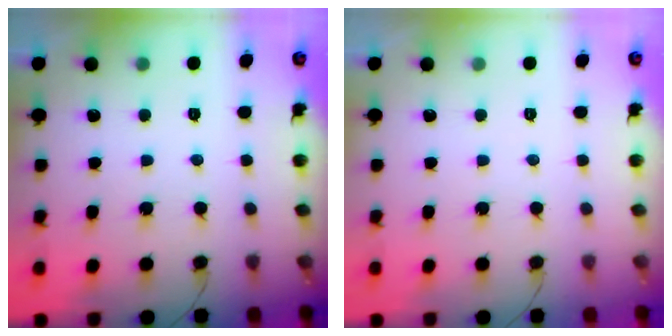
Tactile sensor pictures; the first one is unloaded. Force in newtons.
{"total": 0.0}